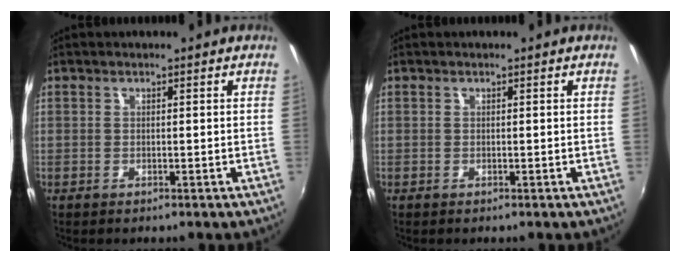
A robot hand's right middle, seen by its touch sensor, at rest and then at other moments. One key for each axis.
{"total": 0.0}